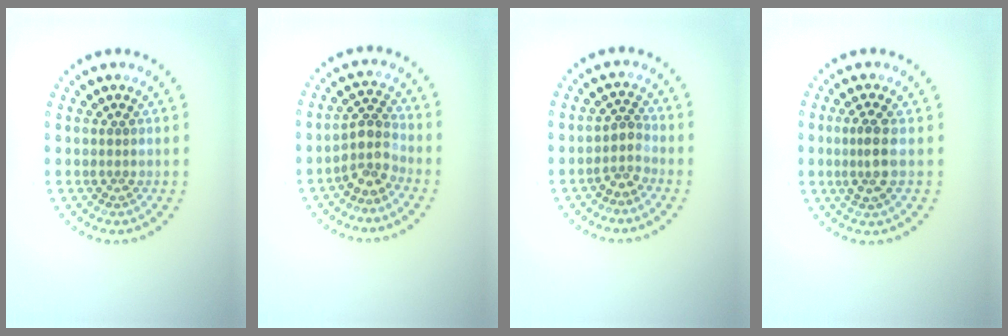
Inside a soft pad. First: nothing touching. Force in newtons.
{"total": 2.9, "press": 2.2, "slide": 1.9}
{"total": 1.8, "press": 1.3, "slide": 1.3}
{"total": 2.4, "press": 2.1, "slide": 1.2}